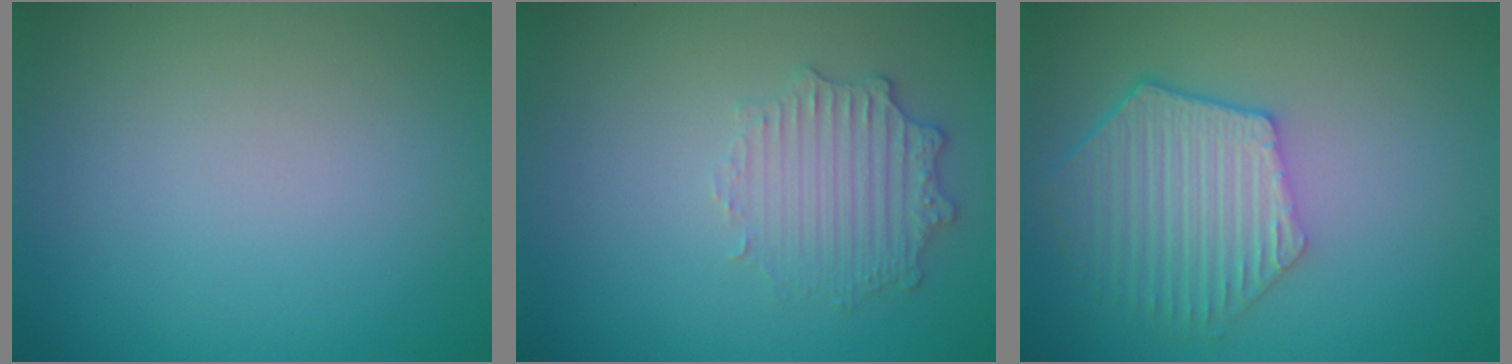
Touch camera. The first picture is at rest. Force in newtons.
{"total": 2.5, "press": 2.3, "slide": 1.0}
{"total": 5.7, "press": 4.5, "slide": 3.5}